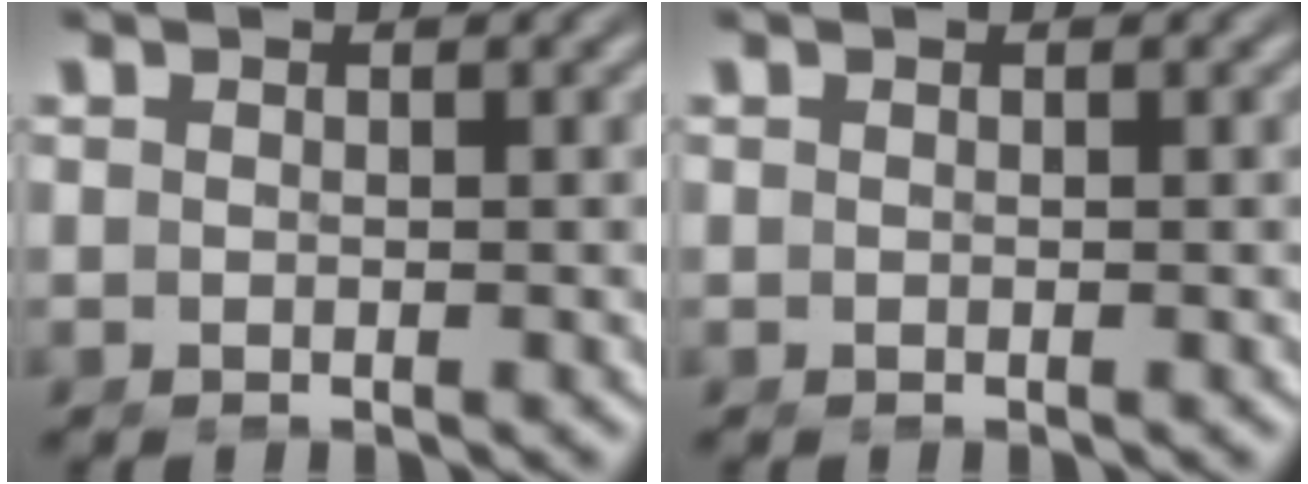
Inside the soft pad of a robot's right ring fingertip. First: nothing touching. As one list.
[{"total": 0.0}]